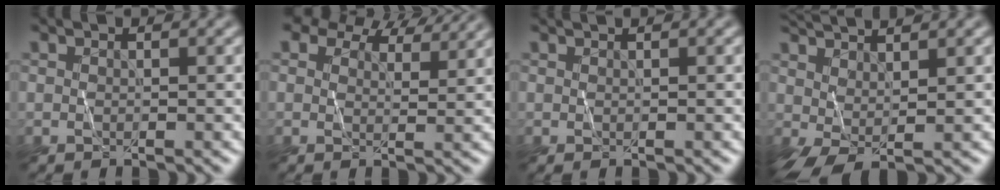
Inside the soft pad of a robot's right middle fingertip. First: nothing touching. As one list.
[{"total": 8.6, "force": [6.9, 3.4, 3.9], "torque": [-0.067, 0.006, 0.092]}, {"total": 0.9, "force": [0.6, 0.2, 0.6], "torque": [-0.010, -0.002, 0.001]}, {"total": 4.6, "force": [1.7, 1.5, 4.0], "torque": [-0.065, 0.013, 0.031]}]